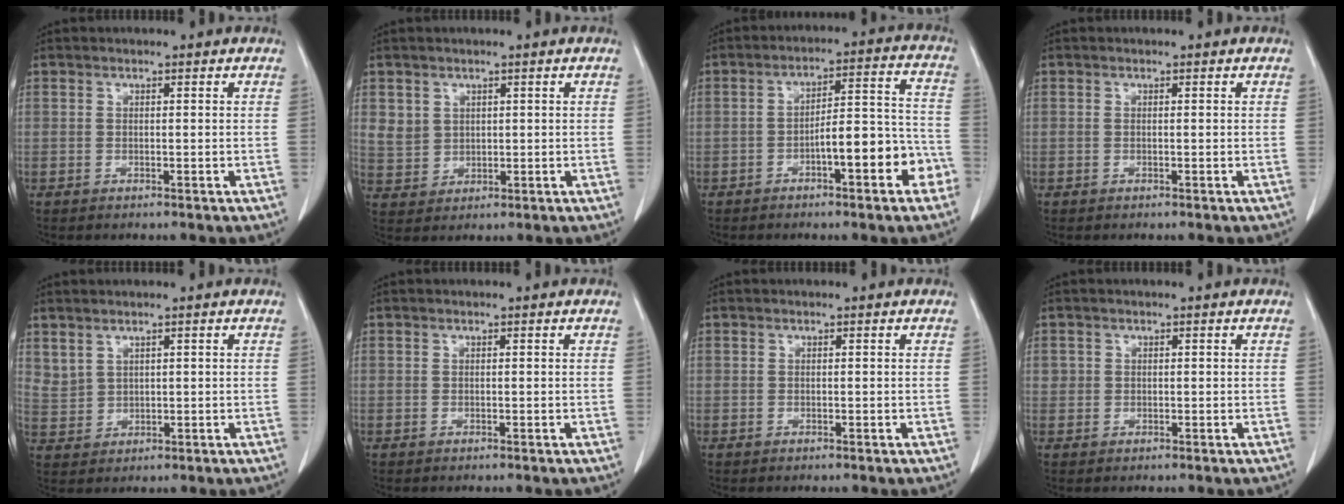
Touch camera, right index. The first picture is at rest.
{"total": 4.1, "force": [1.7, 3.7, 0.7], "torque": [-0.012, 0.005, 0.044]}
{"total": 10.2, "force": [-4.5, 2.4, 8.9], "torque": [-0.116, 0.040, -0.062]}
{"total": 0.0}
{"total": 3.0, "force": [2.3, 1.8, 0.7], "torque": [-0.013, 0.000, 0.056]}
{"total": 0.0}
{"total": 0.0}
{"total": 1.1, "force": [0.2, 1.1, 0.1], "torque": [0.012, 0.005, 0.002]}